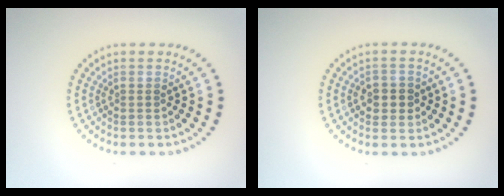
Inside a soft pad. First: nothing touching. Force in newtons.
{"total": 2.3, "press": 2.2, "slide": 0.5}